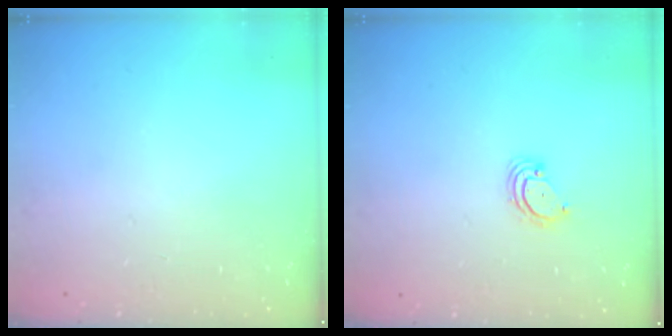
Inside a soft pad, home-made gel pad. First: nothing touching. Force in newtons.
{"total": 2.8, "press": 2.8, "slide": 0.3}